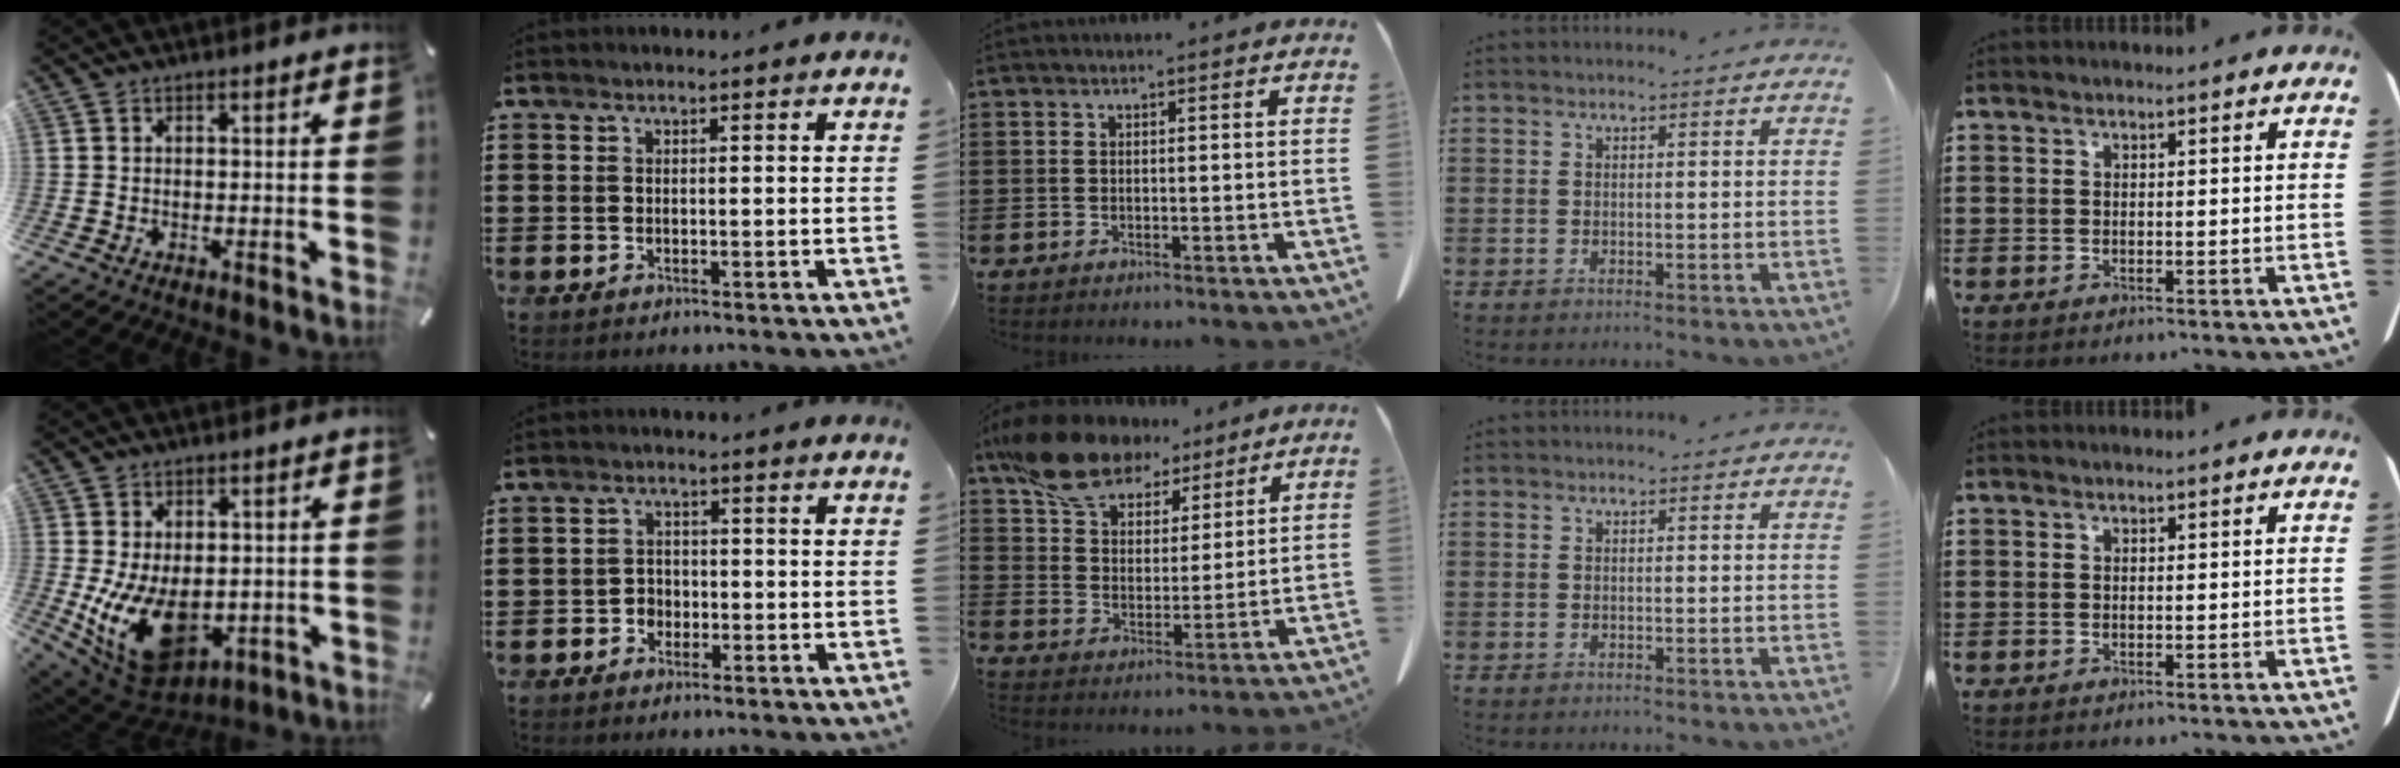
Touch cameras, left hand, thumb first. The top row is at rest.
{"thumb": {"total": 14.5, "force": [-2.0, 9.9, 10.4], "torque": [-0.185, -0.009, -0.023]}, "index": {"total": 2.2, "force": [-1.5, 1.6, 0.3], "torque": [-0.013, 0.003, -0.034]}, "middle": {"total": 11.9, "force": [9.5, 5.1, 4.9], "torque": [-0.129, -0.031, 0.183]}}